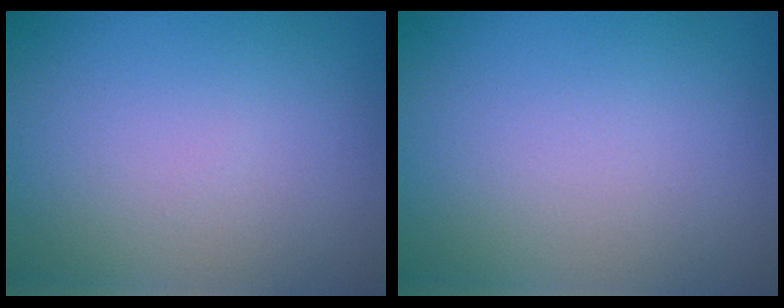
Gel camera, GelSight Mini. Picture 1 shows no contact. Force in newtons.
{"total": 0.0}